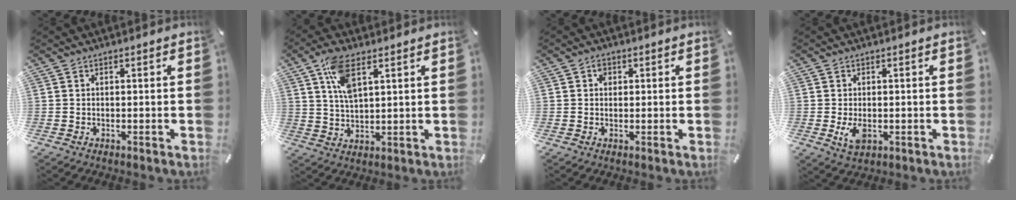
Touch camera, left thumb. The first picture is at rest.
{"total": 8.8, "force": [4.4, 3.8, 6.6], "torque": [-0.139, -0.001, 0.077]}
{"total": 1.7, "force": [0.4, 1.5, 0.7], "torque": [-0.008, 0.004, 0.003]}
{"total": 4.1, "force": [-0.7, 2.4, 3.2], "torque": [-0.075, -0.011, -0.017]}